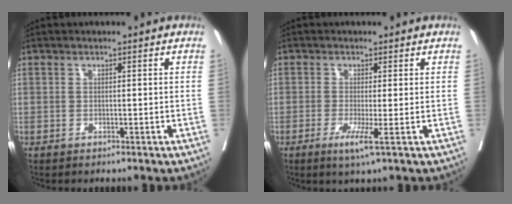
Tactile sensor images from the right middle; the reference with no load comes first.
{"total": 3.3, "force": [-1.2, -0.4, 3.0], "torque": [-0.057, -0.012, -0.022]}